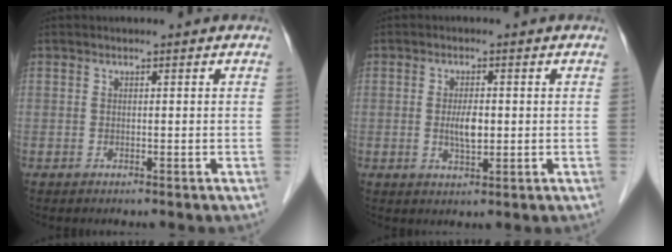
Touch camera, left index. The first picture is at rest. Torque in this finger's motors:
{"motor_torque": [0.69, 0.25, 0.11, 0.07]}